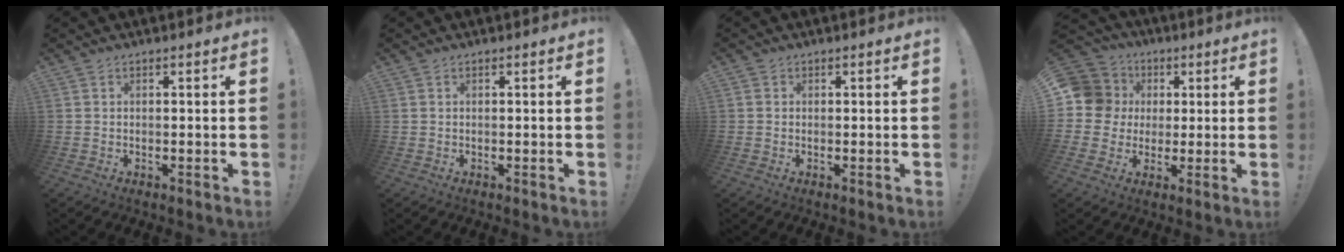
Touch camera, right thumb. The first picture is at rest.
{"total": 0.0}
{"total": 0.6, "force": [0.1, 0.5, 0.0], "torque": [0.002, 0.001, 0.003]}
{"total": 11.4, "force": [1.5, 10.7, 3.7], "torque": [-0.059, 0.007, 0.034]}